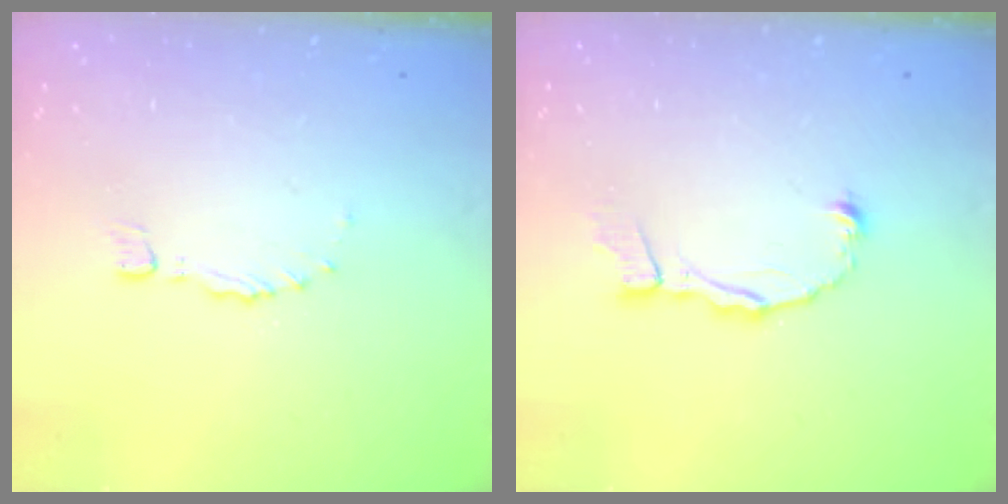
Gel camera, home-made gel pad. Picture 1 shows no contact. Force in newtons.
{"total": 5.1, "press": 5.1, "slide": 0.3}